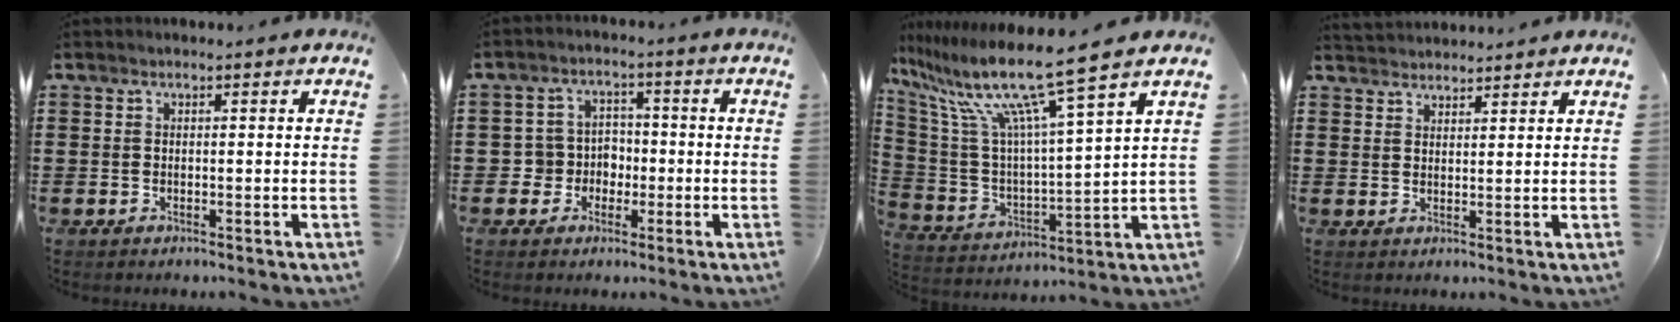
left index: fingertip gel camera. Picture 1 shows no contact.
{"total": 4.4, "force": [-1.2, 4.1, 1.1], "torque": [-0.036, 0.009, -0.025]}
{"total": 12.9, "force": [9.7, -0.4, 8.4], "torque": [-0.200, -0.068, 0.157]}
{"total": 2.3, "force": [2.3, 0.0, -0.5], "torque": [0.002, -0.004, 0.045]}